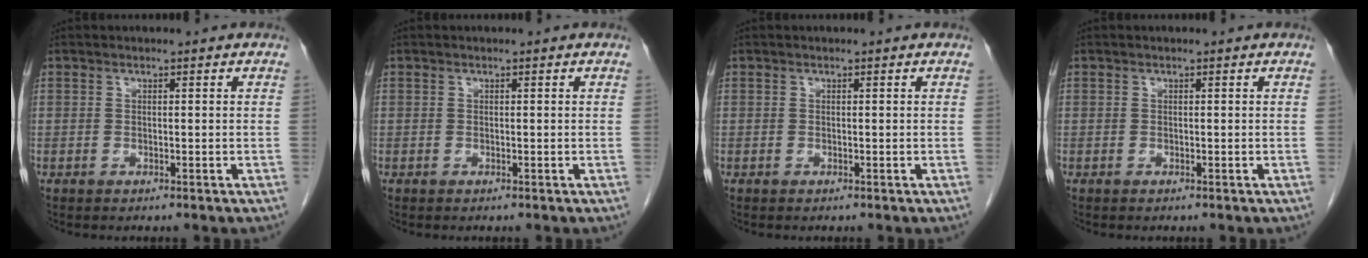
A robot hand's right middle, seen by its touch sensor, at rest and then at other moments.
{"total": 0.0}
{"total": 0.0}
{"total": 0.0}